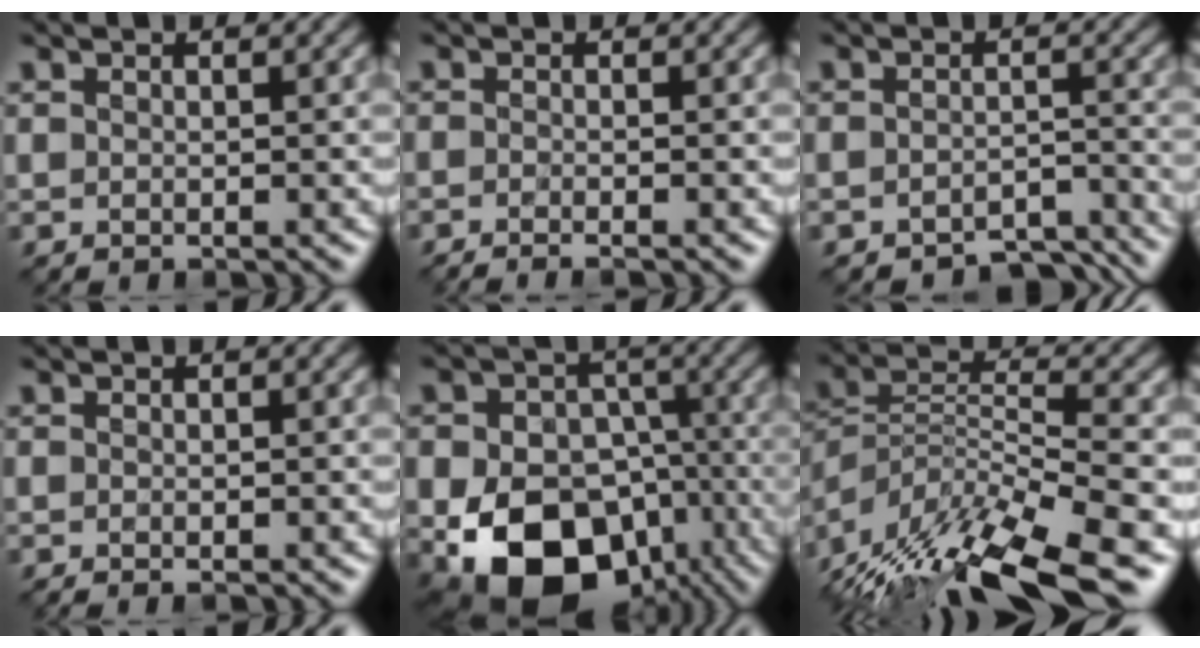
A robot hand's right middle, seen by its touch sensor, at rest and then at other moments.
{"total": 2.1, "force": [-1.3, 0.6, 1.6], "torque": [-0.015, -0.008, -0.029]}
{"total": 3.8, "force": [-3.4, 1.1, 1.3], "torque": [-0.016, -0.002, -0.047]}
{"total": 1.4, "force": [-0.5, 0.5, 1.2], "torque": [-0.018, -0.008, -0.005]}
{"total": 14.7, "force": [-5.8, 10.4, 8.6], "torque": [-0.146, -0.037, -0.091]}
{"total": 14.3, "force": [-10.4, 4.0, 9.1], "torque": [-0.187, 0.004, -0.171]}